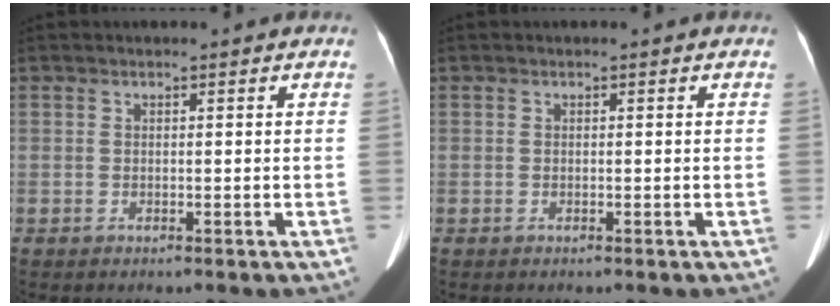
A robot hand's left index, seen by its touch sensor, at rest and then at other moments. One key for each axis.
{"total": 0.0}